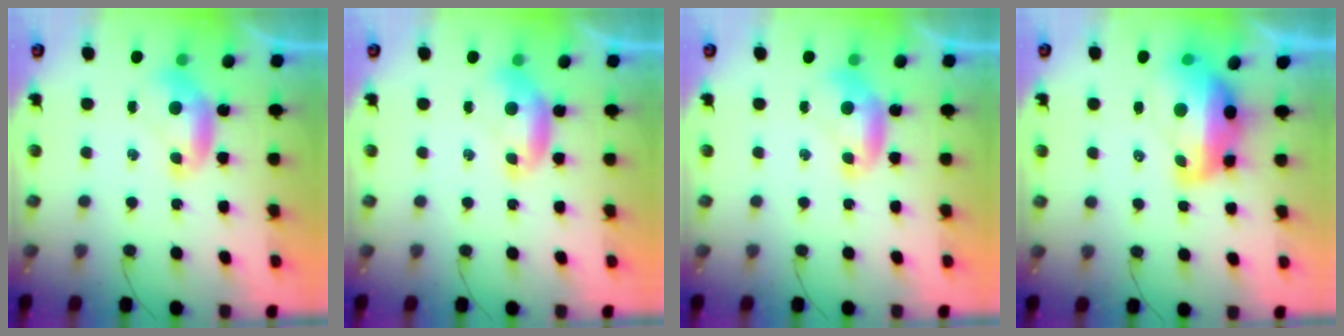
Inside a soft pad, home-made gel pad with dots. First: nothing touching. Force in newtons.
{"total": 0.0}
{"total": 0.0}
{"total": 8.2, "press": 8.1, "slide": 1.4}